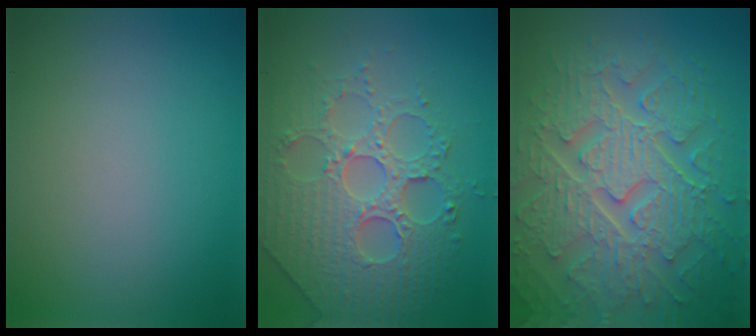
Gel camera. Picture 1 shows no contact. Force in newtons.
{"total": 6.3, "press": 5.6, "slide": 3.0}
{"total": 9.4, "press": 6.9, "slide": 6.4}